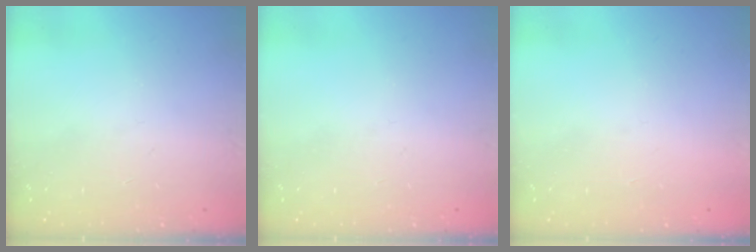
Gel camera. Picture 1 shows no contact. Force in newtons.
{"total": 0.0}
{"total": 1.5, "press": 1.5, "slide": 0.1}